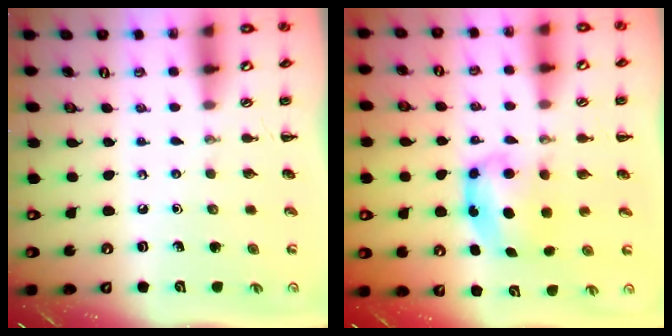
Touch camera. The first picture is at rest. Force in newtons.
{"total": 6.1, "press": 6.1, "slide": 0.9}